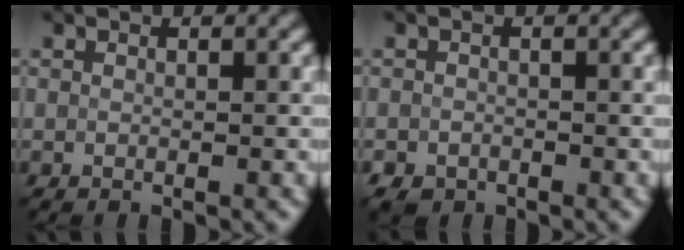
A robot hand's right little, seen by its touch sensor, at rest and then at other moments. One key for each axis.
{"total": 1.8, "fx": -1.2, "fy": 1.3, "fz": 0.5, "tx": -0.005, "ty": -0.006, "tz": -0.022}